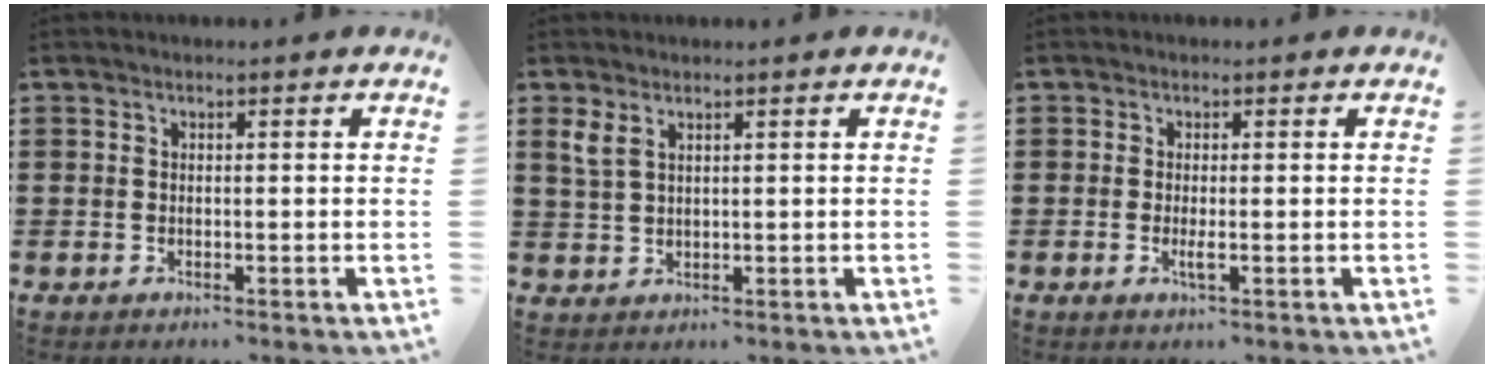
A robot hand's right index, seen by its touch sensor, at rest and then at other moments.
{"total": 2.8, "force": [1.8, 1.1, 1.9], "torque": [-0.042, 0.005, 0.032]}
{"total": 1.6, "force": [-0.3, 0.2, 1.5], "torque": [-0.035, -0.004, -0.009]}